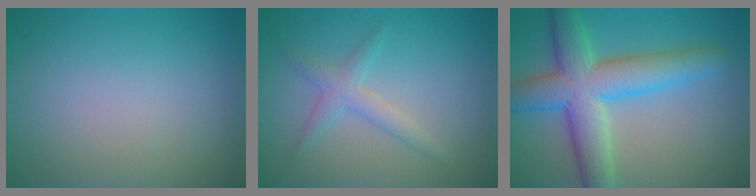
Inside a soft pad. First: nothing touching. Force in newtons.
{"total": 2.1, "press": 2.1, "slide": 0.1}
{"total": 8.3, "press": 8.3, "slide": 0.1}